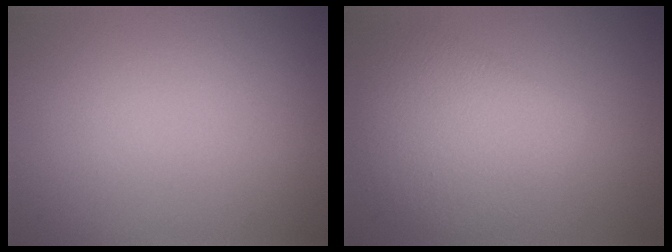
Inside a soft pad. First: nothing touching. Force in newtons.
{"total": 5.5, "press": 5.5, "slide": 0.1}